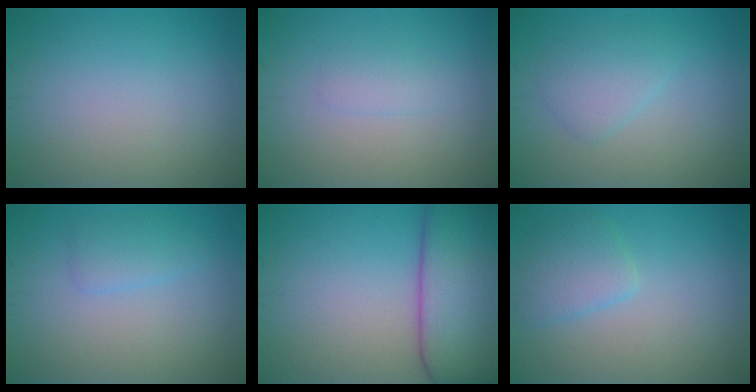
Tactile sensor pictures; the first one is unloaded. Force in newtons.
{"total": 1.1, "press": 1.1, "slide": 0.1}
{"total": 2.3, "press": 2.3, "slide": 0.0}
{"total": 1.8, "press": 1.8, "slide": 0.0}
{"total": 11.0, "press": 11.0, "slide": 0.8}
{"total": 2.6, "press": 2.6, "slide": 0.2}